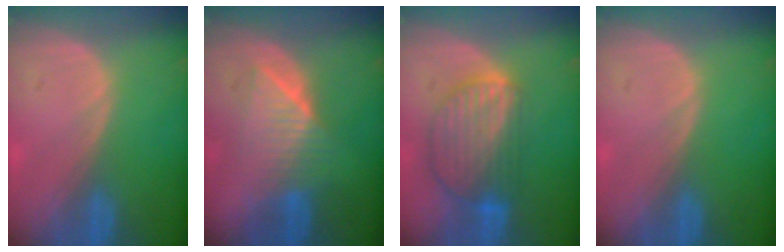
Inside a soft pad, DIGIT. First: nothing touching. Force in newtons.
{"total": 6.4, "press": 6.3, "slide": 1.0}
{"total": 9.1, "press": 7.8, "slide": 4.8}
{"total": 0.0}